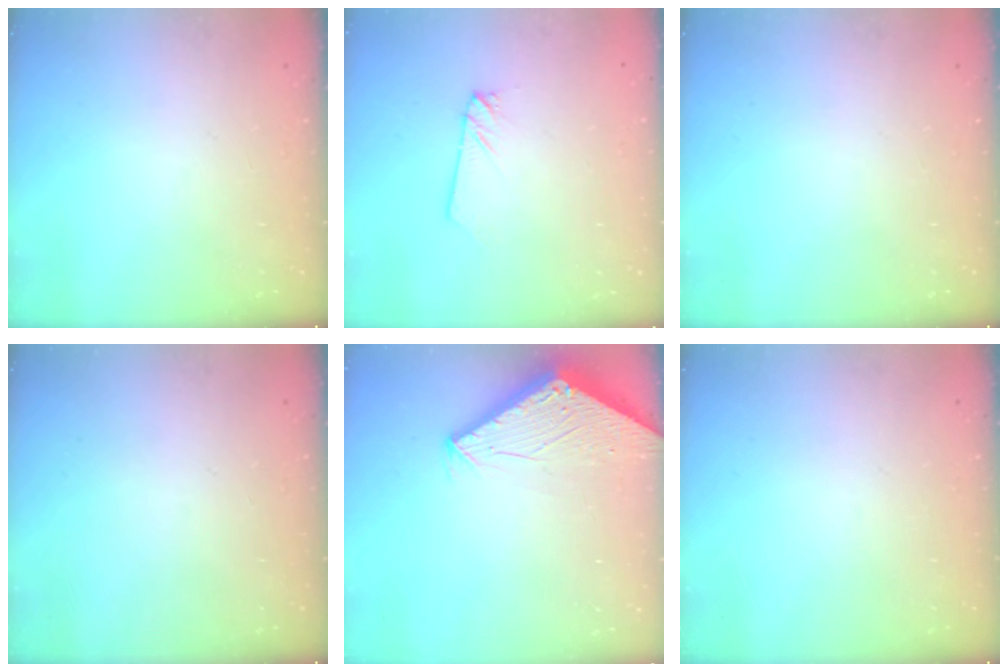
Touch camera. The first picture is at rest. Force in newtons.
{"total": 1.6, "press": 1.6, "slide": 0.0}
{"total": 0.0}
{"total": 0.0}
{"total": 2.8, "press": 2.8, "slide": 0.2}
{"total": 0.0}